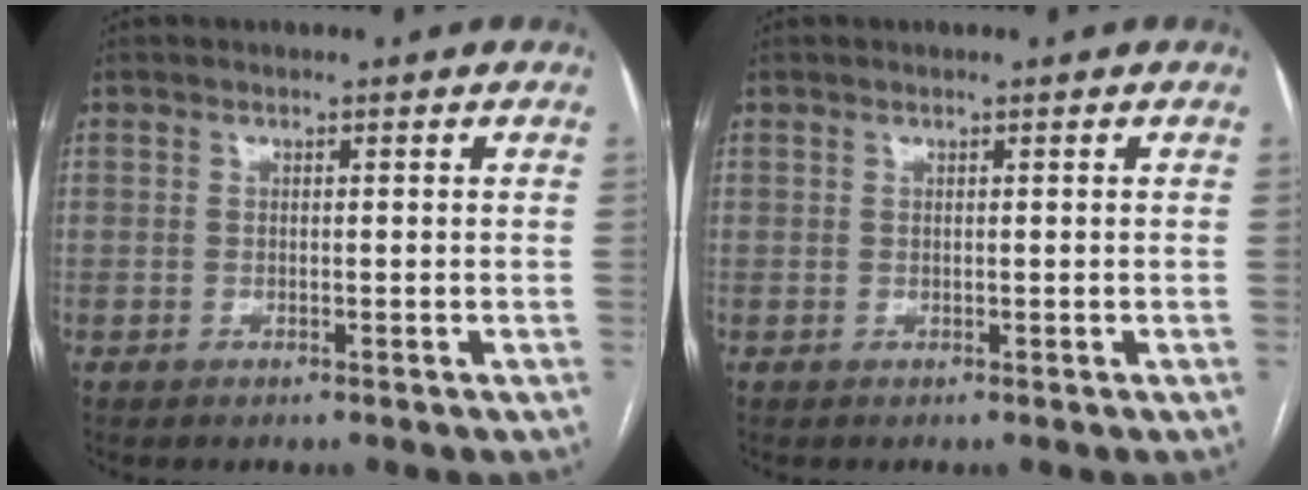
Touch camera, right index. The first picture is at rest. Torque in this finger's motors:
{"motor_torque": [0.00, 0.00, 0.00, 0.00]}